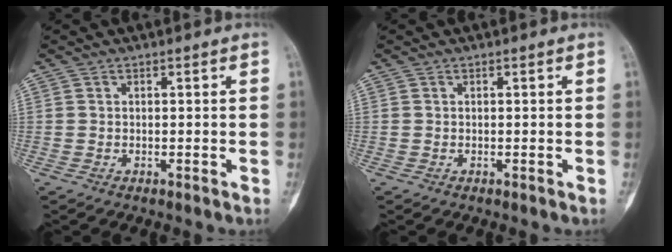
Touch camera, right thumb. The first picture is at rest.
{"total": 0.0}